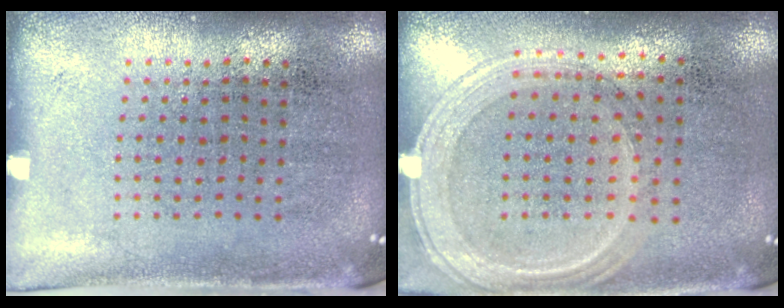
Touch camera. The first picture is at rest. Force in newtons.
{"total": 1.2, "press": 1.1, "slide": 0.4}